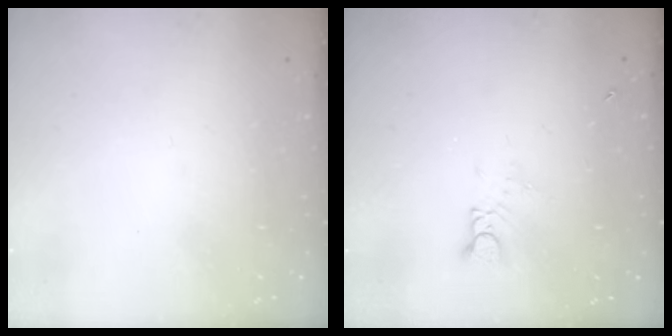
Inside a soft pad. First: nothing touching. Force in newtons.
{"total": 2.7, "press": 2.7, "slide": 0.2}